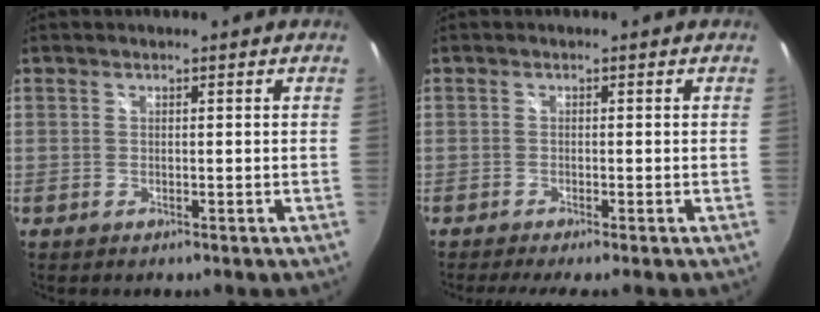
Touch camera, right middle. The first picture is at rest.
{"total": 3.4, "force": [-2.8, -0.5, 1.9], "torque": [-0.039, -0.019, -0.048]}